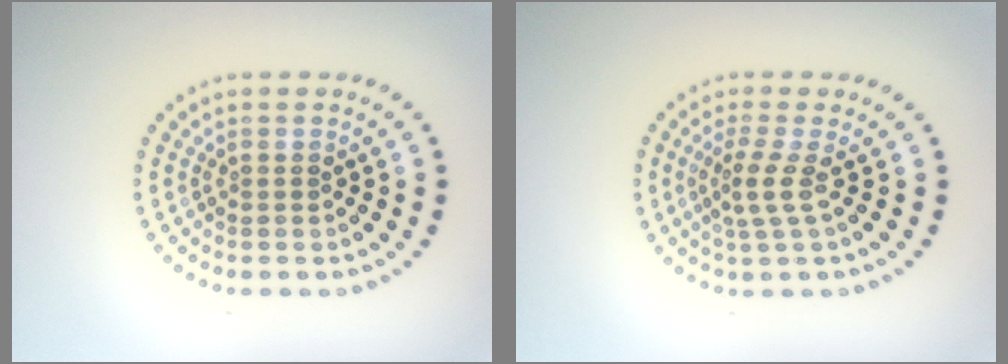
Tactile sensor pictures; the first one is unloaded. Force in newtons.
{"total": 2.3, "press": 1.5, "slide": 1.7}